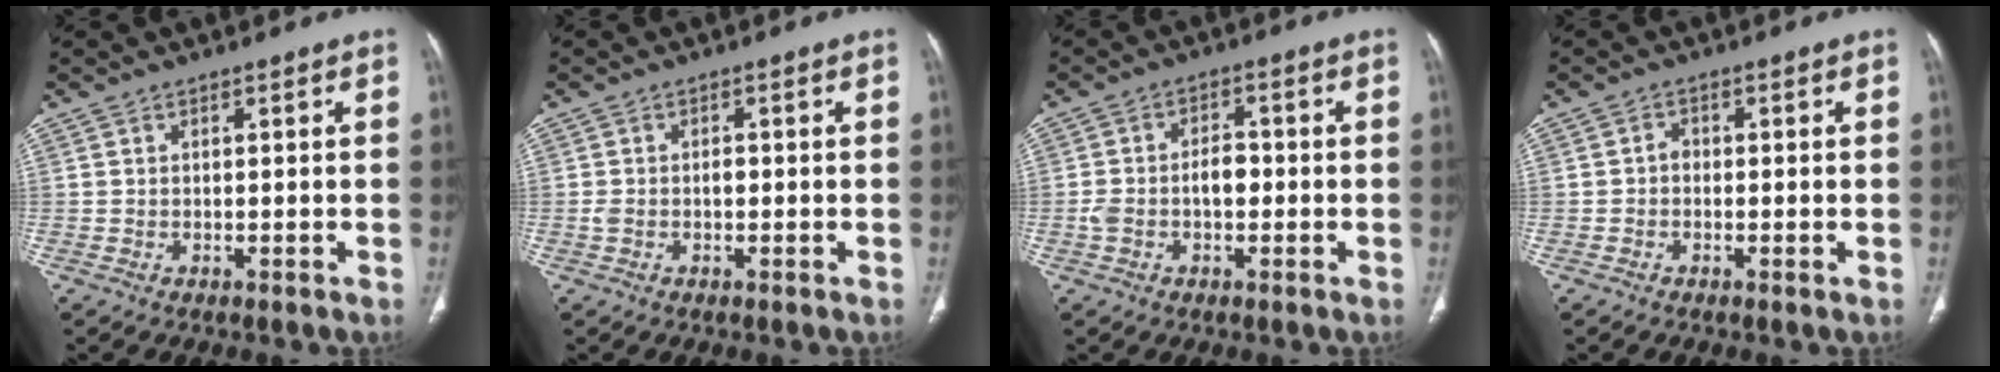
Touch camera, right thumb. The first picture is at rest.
{"total": 3.4, "force": [-0.4, 2.2, 2.6], "torque": [-0.054, 0.016, -0.006]}
{"total": 5.7, "force": [-0.8, 3.6, 4.4], "torque": [-0.084, 0.025, -0.014]}
{"total": 1.4, "force": [-0.3, 1.0, 0.9], "torque": [-0.005, 0.005, -0.015]}